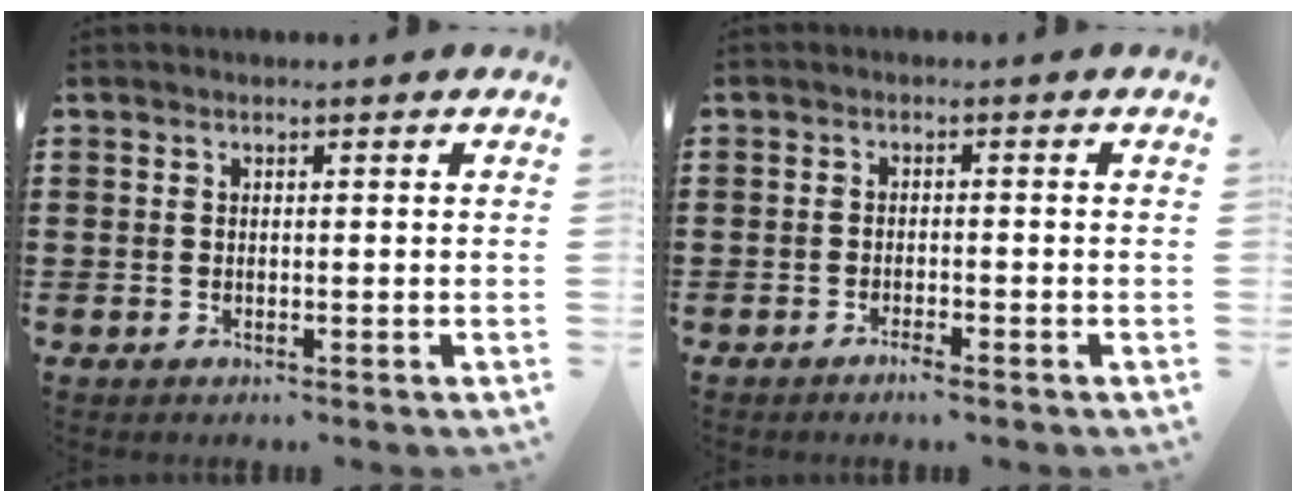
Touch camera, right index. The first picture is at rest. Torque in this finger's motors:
{"motor_torque": [2.14, 0.00, -0.08, -0.01]}